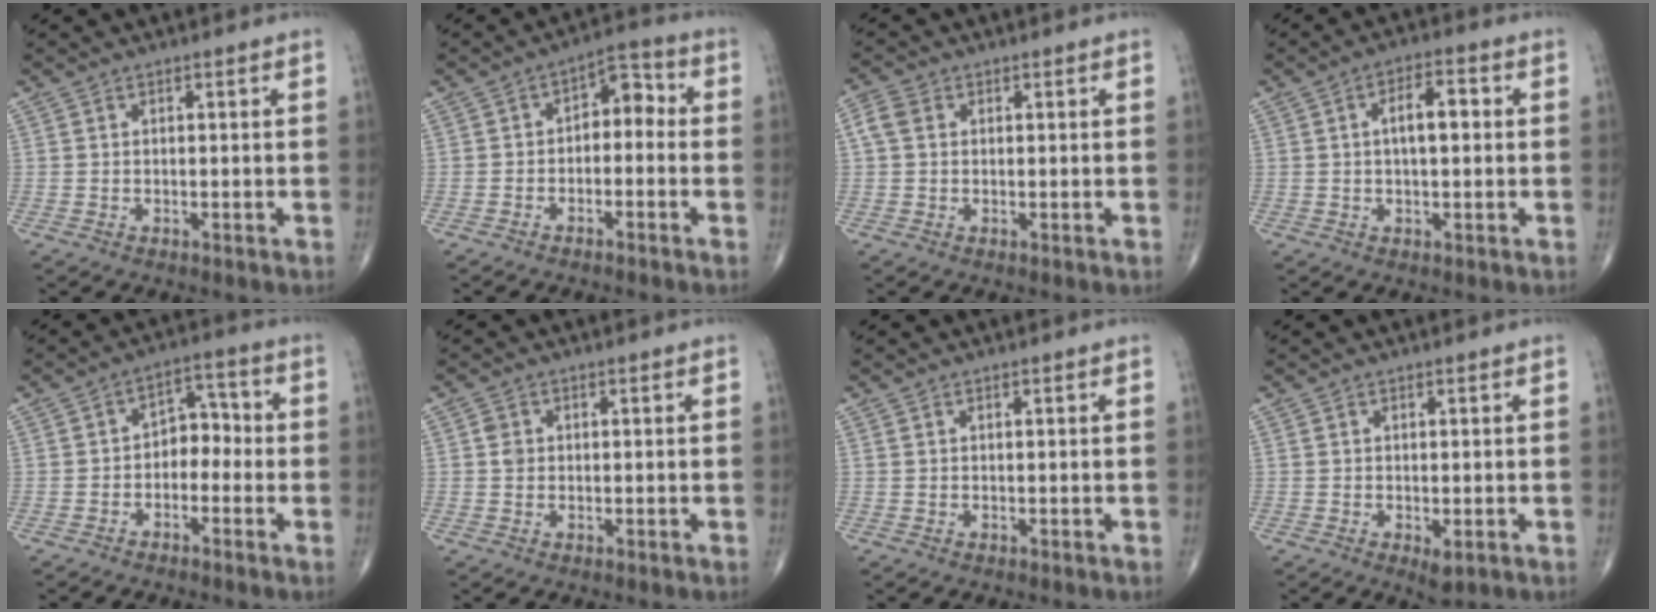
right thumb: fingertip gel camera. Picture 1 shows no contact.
{"total": 5.9, "force": [-0.9, 3.8, 4.4], "torque": [-0.037, 0.044, -0.026]}
{"total": 3.2, "force": [0.7, 2.5, 1.9], "torque": [-0.045, 0.011, 0.010]}
{"total": 6.3, "force": [0.7, 2.8, 5.6], "torque": [-0.084, 0.012, 0.006]}
{"total": 5.9, "force": [-1.4, 4.1, 4.0], "torque": [-0.030, 0.036, -0.037]}
{"total": 1.9, "force": [0.2, 1.6, 0.9], "torque": [-0.010, 0.002, 0.004]}
{"total": 0.0}
{"total": 2.4, "force": [-0.5, 1.0, 2.1], "torque": [-0.030, -0.005, -0.002]}